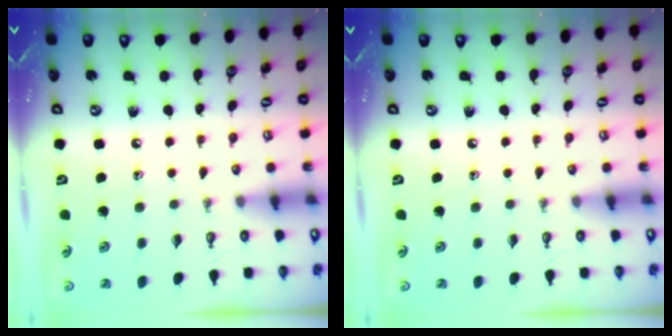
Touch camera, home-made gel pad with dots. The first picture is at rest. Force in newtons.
{"total": 0.0}